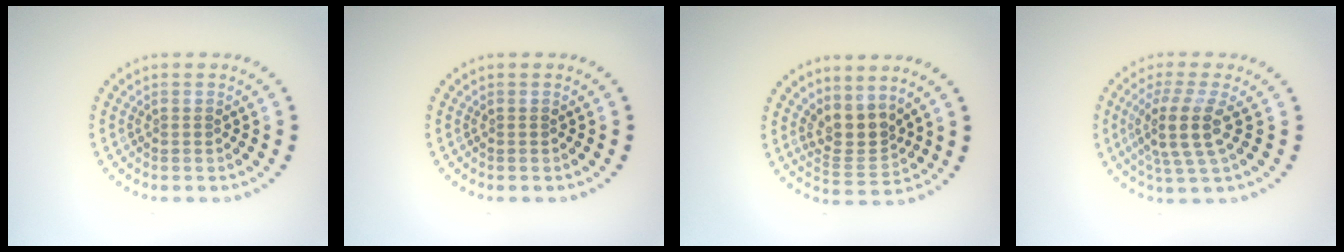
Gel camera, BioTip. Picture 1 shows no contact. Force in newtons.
{"total": 0.0}
{"total": 3.1, "press": 2.4, "slide": 2.0}
{"total": 4.0, "press": 3.2, "slide": 2.5}